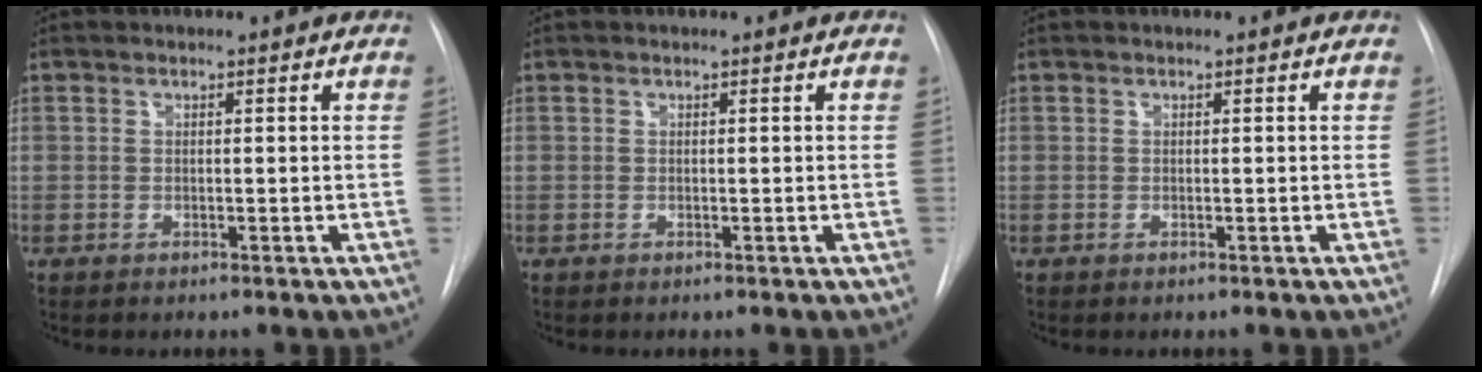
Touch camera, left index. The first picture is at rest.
{"total": 0.0}
{"total": 0.0}